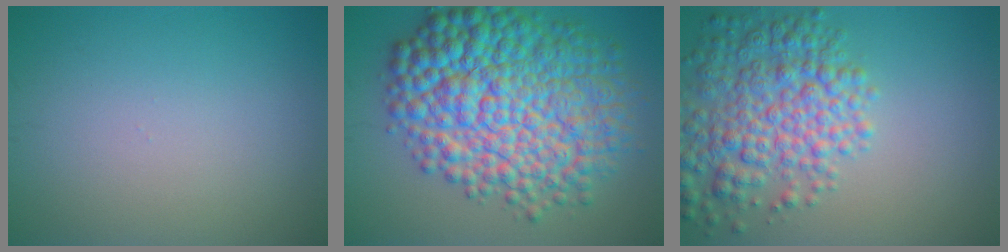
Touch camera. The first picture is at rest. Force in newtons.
{"total": 13.5, "press": 13.5, "slide": 0.1}
{"total": 7.0, "press": 7.0, "slide": 0.3}